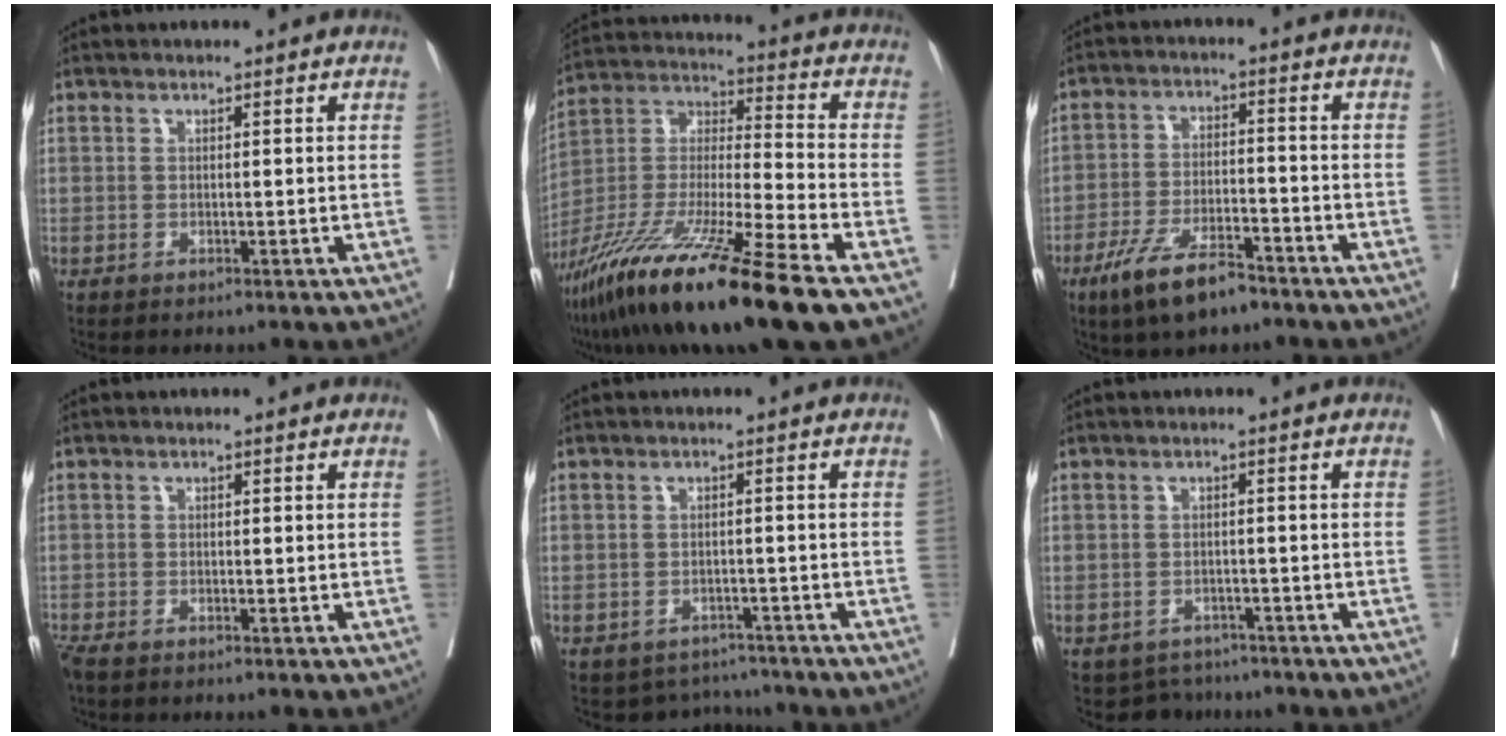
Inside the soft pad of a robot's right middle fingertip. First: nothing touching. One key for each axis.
{"total": 21.9, "fx": -14.5, "fy": 0.2, "fz": 16.5, "tx": -0.321, "ty": -0.055, "tz": -0.266}
{"total": 9.3, "fx": -6.5, "fy": 2.5, "fz": 6.1, "tx": -0.119, "ty": -0.011, "tz": -0.114}
{"total": 2.3, "fx": -1.9, "fy": 0.7, "fz": 1.1, "tx": -0.027, "ty": -0.008, "tz": -0.036}
{"total": 5.1, "fx": -4.5, "fy": 2.2, "fz": -0.6, "tx": 0.016, "ty": 0.018, "tz": -0.058}
{"total": 4.7, "fx": -4.0, "fy": 2.4, "fz": -0.6, "tx": 0.014, "ty": 0.007, "tz": -0.055}